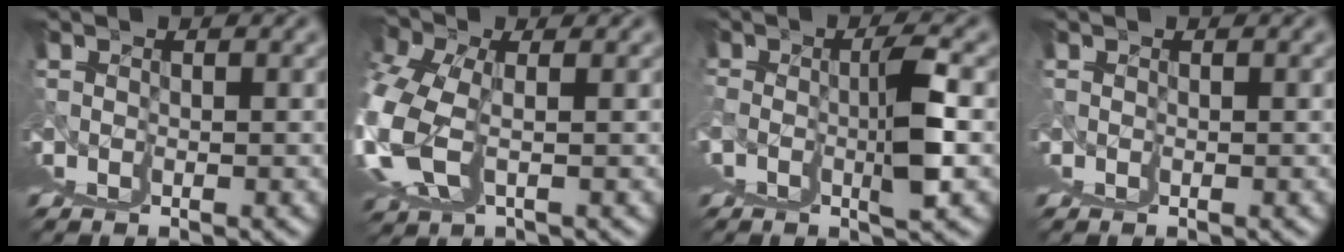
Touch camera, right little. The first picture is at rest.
{"total": 2.6, "force": [1.4, 1.1, 1.9], "torque": [-0.047, -0.006, 0.030]}
{"total": 2.7, "force": [0.6, -1.1, 2.4], "torque": [-0.059, 0.001, 0.016]}
{"total": 0.7, "force": [0.2, -0.5, -0.5], "torque": [0.012, 0.002, 0.002]}